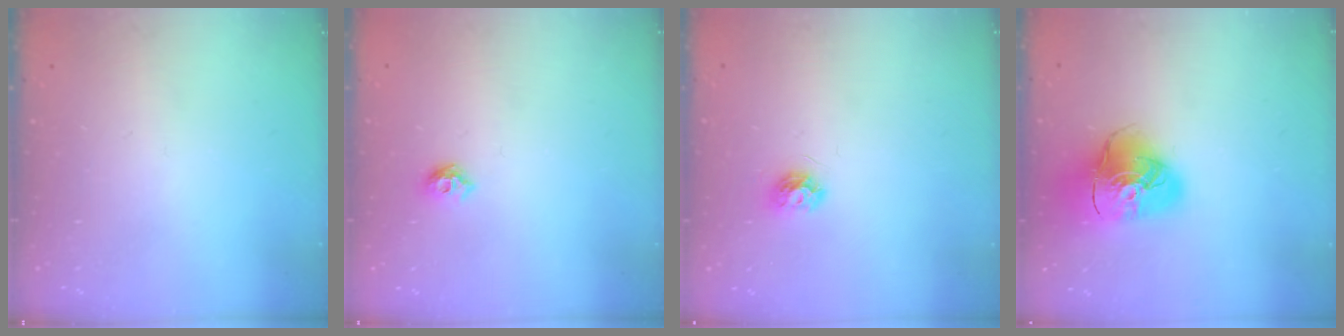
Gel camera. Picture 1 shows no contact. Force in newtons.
{"total": 5.9, "press": 5.8, "slide": 1.0}
{"total": 5.9, "press": 5.9, "slide": 0.5}
{"total": 16.9, "press": 16.8, "slide": 2.0}